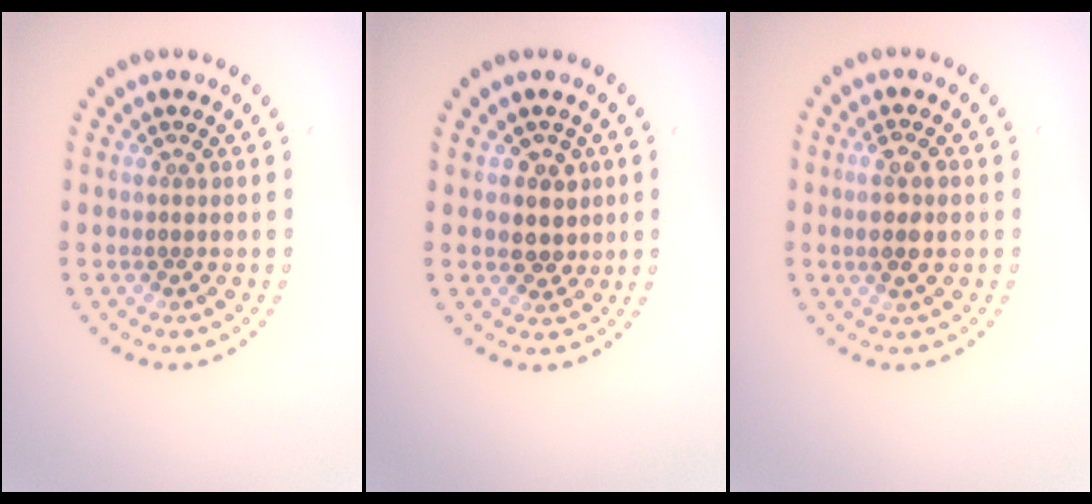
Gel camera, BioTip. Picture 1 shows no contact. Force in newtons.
{"total": 2.3, "press": 2.1, "slide": 1.0}
{"total": 2.3, "press": 2.2, "slide": 0.8}